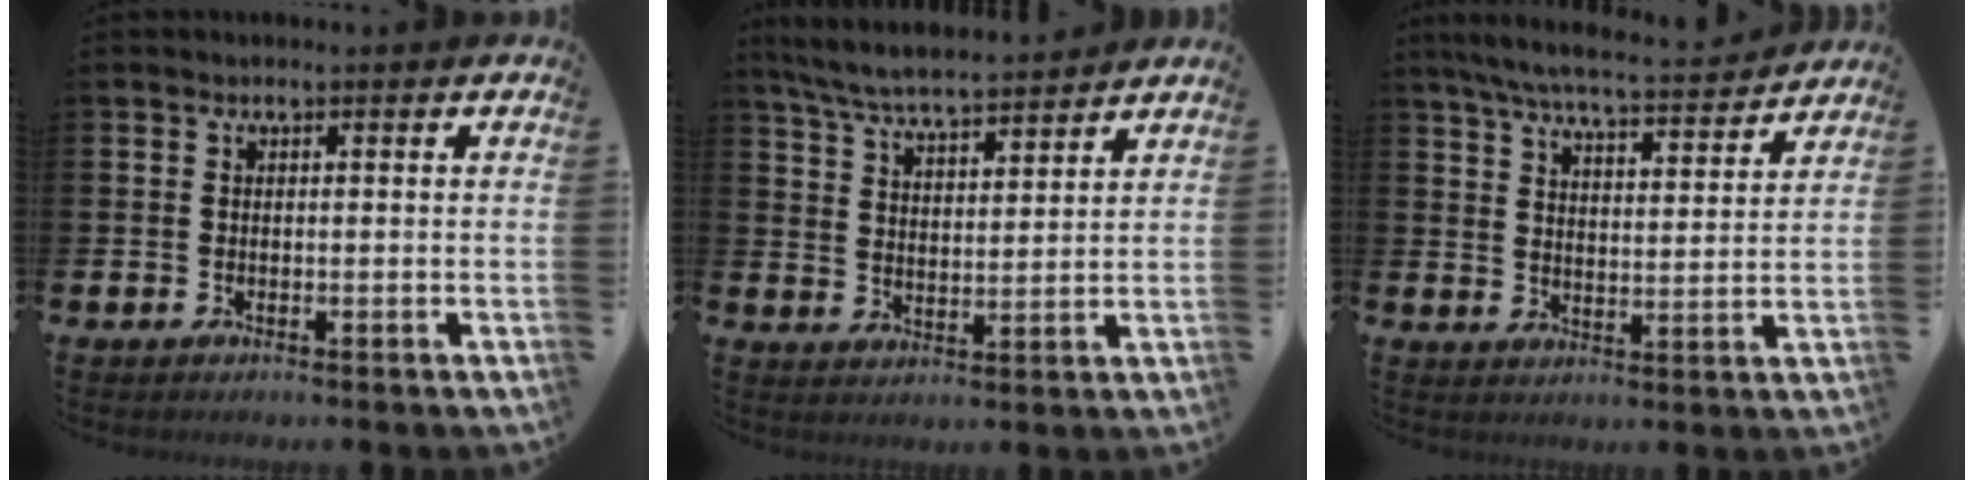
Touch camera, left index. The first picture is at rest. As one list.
[{"total": 6.5, "force": [6.2, 0.4, 1.8], "torque": [-0.058, -0.036, 0.110]}, {"total": 6.9, "force": [6.5, 0.5, 2.4], "torque": [-0.063, -0.045, 0.111]}]